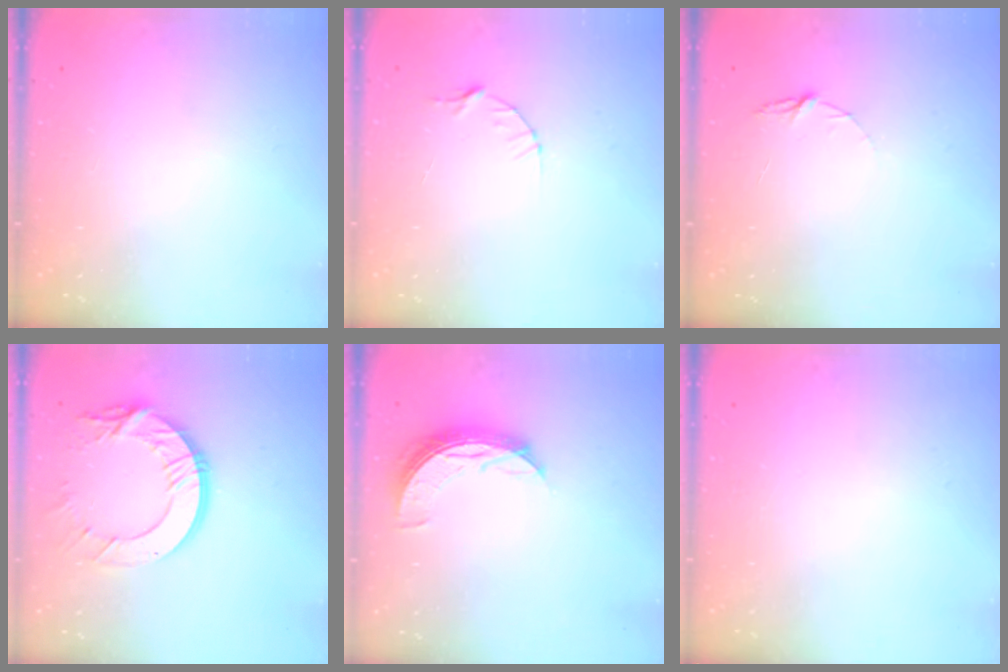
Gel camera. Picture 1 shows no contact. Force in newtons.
{"total": 4.1, "press": 4.1, "slide": 0.4}
{"total": 4.0, "press": 4.0, "slide": 0.5}
{"total": 14.5, "press": 14.5, "slide": 1.3}
{"total": 7.9, "press": 7.9, "slide": 0.4}
{"total": 0.0}